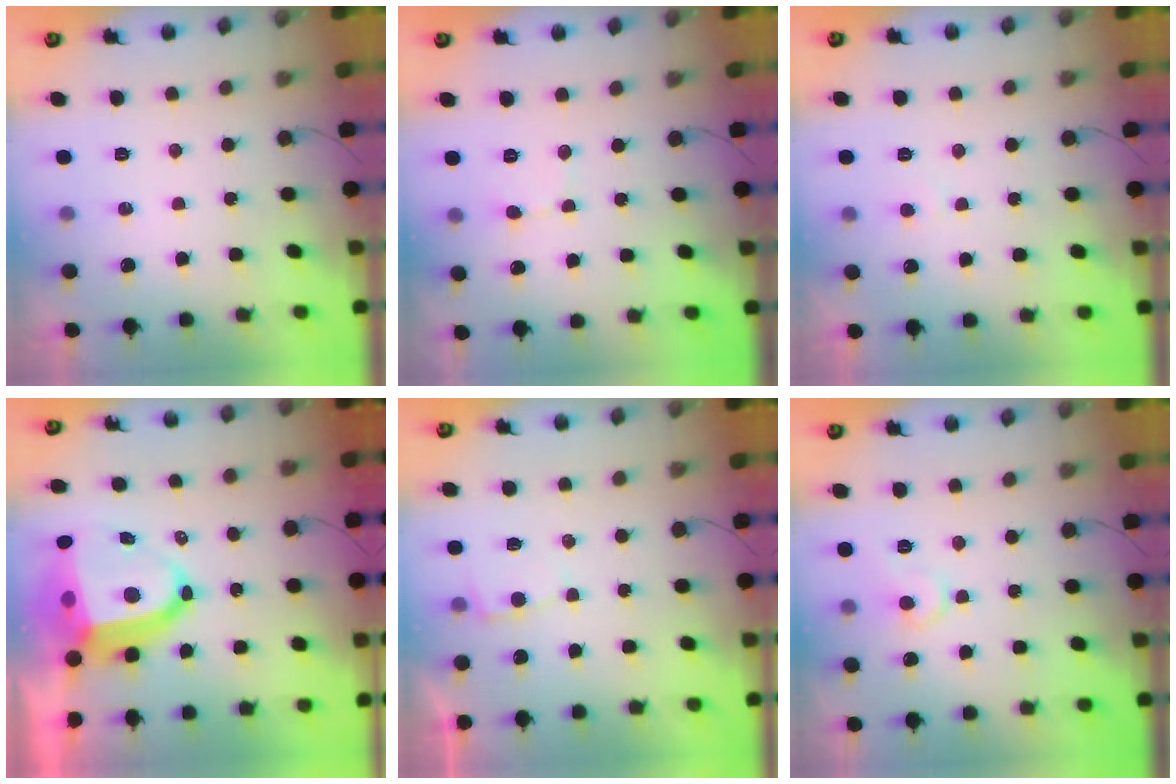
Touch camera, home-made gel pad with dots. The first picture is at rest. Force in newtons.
{"total": 0.9, "press": 0.9, "slide": 0.1}
{"total": 2.4, "press": 2.4, "slide": 0.2}
{"total": 13.8, "press": 13.7, "slide": 1.5}
{"total": 2.6, "press": 2.6, "slide": 0.3}
{"total": 8.6, "press": 8.5, "slide": 0.7}